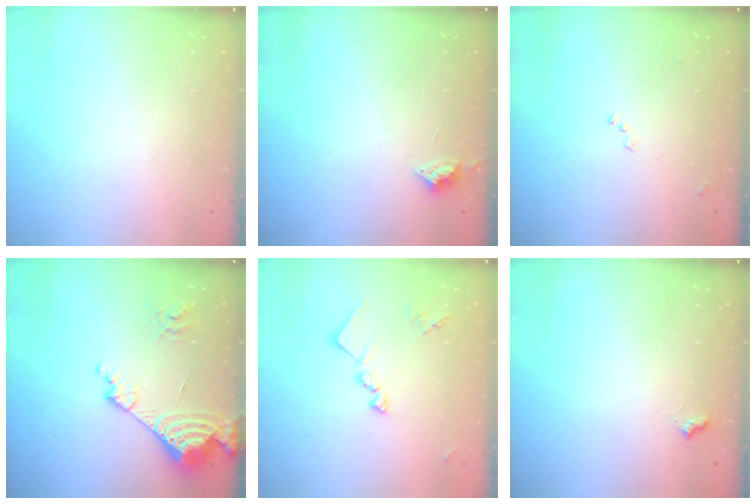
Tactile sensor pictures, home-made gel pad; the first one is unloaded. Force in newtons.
{"total": 2.9, "press": 2.8, "slide": 0.4}
{"total": 7.5, "press": 7.5, "slide": 1.0}
{"total": 14.8, "press": 14.8, "slide": 1.6}
{"total": 13.1, "press": 13.1, "slide": 0.5}
{"total": 6.0, "press": 6.0, "slide": 0.8}